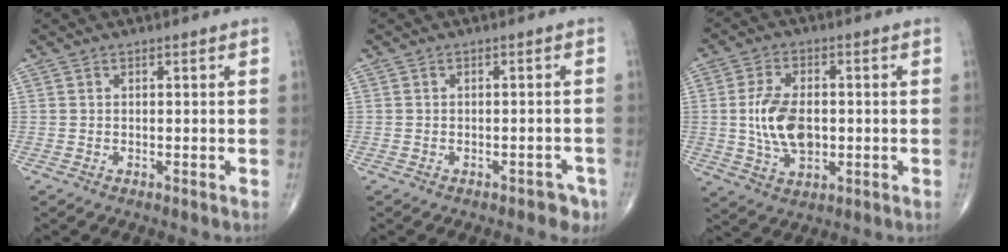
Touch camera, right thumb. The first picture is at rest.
{"total": 3.7, "force": [-2.6, 1.9, 1.8], "torque": [-0.011, 0.016, -0.029]}
{"total": 10.3, "force": [-0.2, 6.1, 8.3], "torque": [-0.151, -0.001, 0.001]}